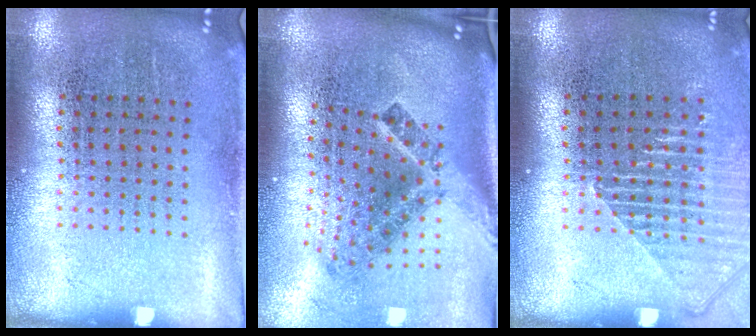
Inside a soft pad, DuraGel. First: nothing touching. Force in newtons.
{"total": 3.0, "press": 1.7, "slide": 2.4}
{"total": 1.3, "press": 1.3, "slide": 0.1}